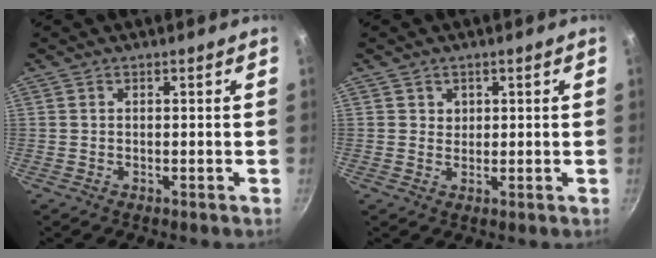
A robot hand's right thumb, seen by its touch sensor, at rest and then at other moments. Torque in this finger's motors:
{"motor_torque": [-0.14, -0.18, 0.51, 0.19, -0.01]}